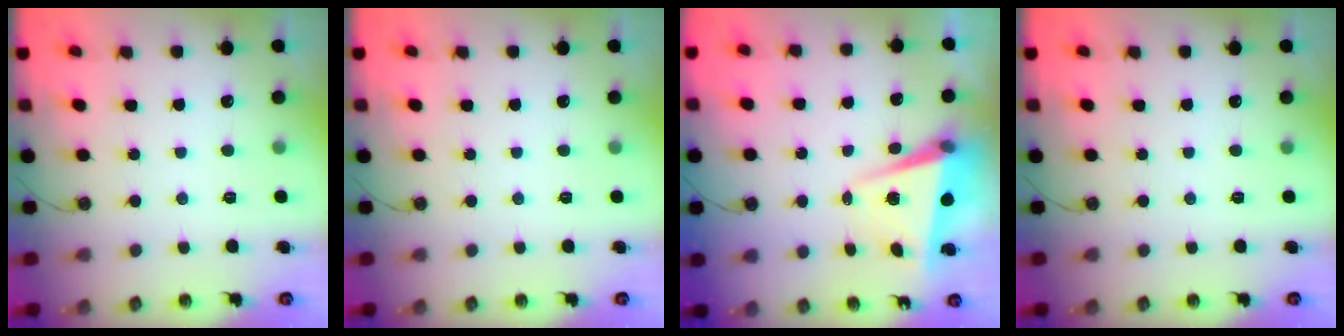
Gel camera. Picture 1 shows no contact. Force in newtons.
{"total": 0.0}
{"total": 5.2, "press": 5.0, "slide": 1.1}
{"total": 0.0}